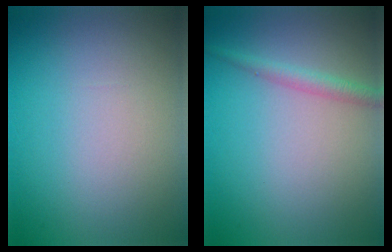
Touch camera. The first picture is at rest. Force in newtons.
{"total": 1.7, "press": 1.7, "slide": 0.1}